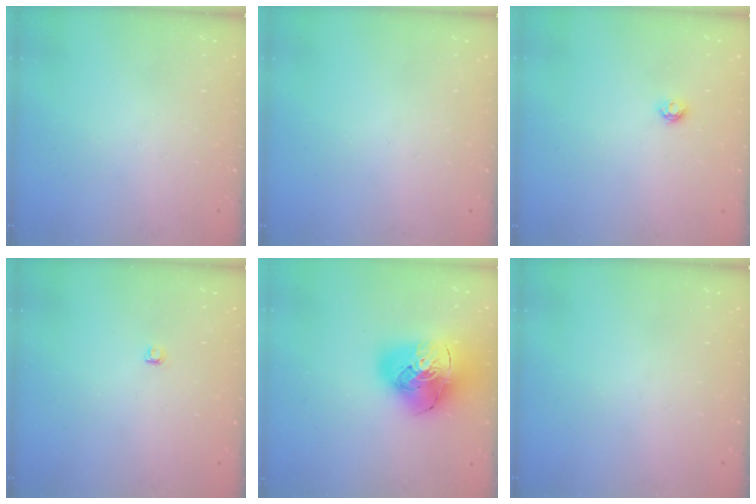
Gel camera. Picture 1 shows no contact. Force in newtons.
{"total": 0.0}
{"total": 3.6, "press": 3.5, "slide": 0.3}
{"total": 2.8, "press": 2.8, "slide": 0.4}
{"total": 20.4, "press": 20.2, "slide": 2.5}
{"total": 0.0}